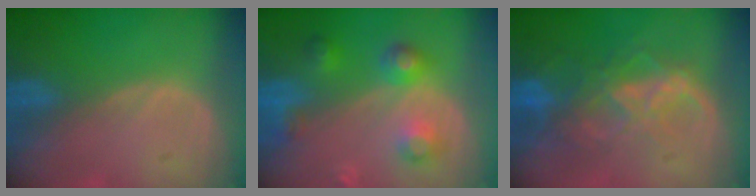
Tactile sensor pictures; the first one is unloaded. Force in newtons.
{"total": 6.0, "press": 6.0, "slide": 0.3}
{"total": 8.6, "press": 7.5, "slide": 4.2}